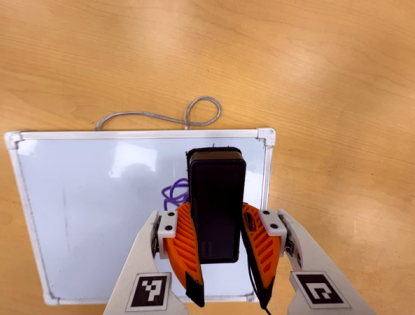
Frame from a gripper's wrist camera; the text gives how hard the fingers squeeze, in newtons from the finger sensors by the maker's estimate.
{"total": 9.5, "left": 8.2, "right": 10.8}